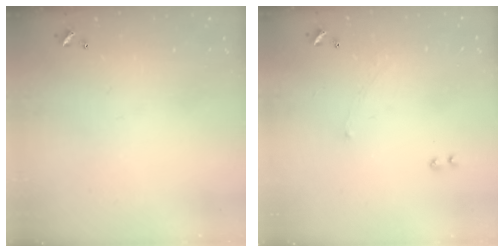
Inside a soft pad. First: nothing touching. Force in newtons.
{"total": 1.0, "press": 0.7, "slide": 0.6}